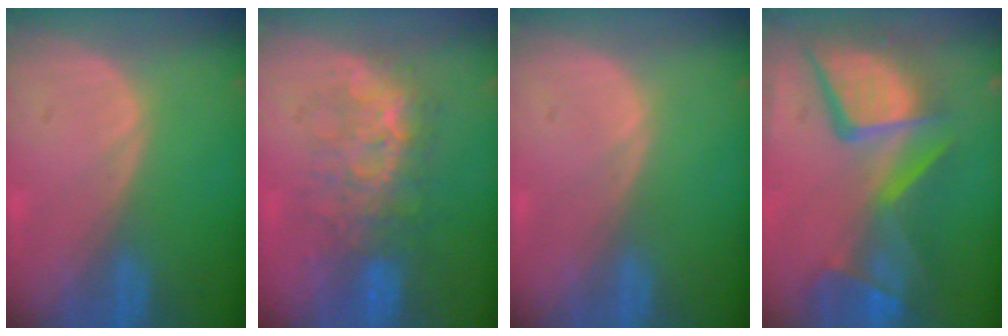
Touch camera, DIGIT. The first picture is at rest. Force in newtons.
{"total": 7.9, "press": 7.7, "slide": 1.4}
{"total": 0.0}
{"total": 13.6, "press": 11.1, "slide": 7.9}